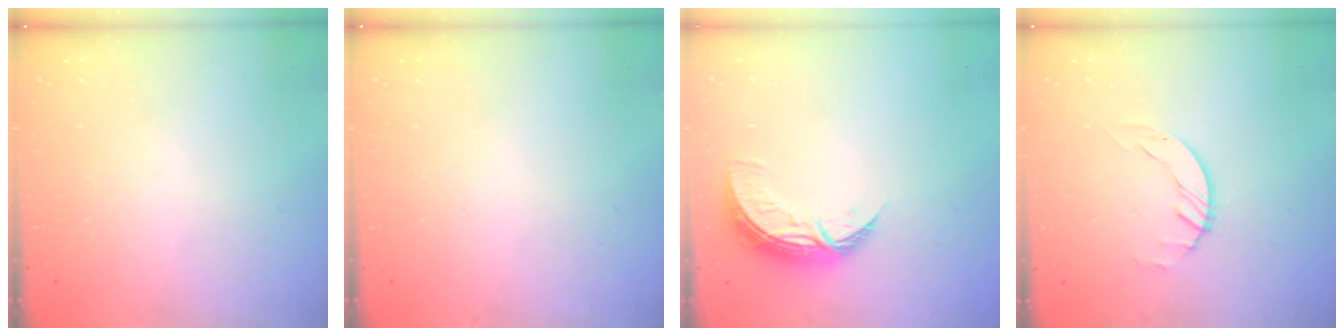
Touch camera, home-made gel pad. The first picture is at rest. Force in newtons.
{"total": 0.0}
{"total": 8.4, "press": 8.4, "slide": 0.4}
{"total": 1.5, "press": 1.5, "slide": 0.2}